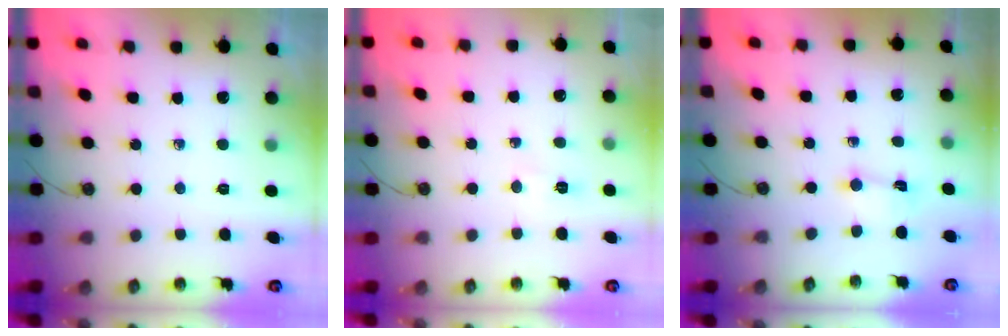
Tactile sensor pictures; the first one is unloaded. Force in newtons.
{"total": 3.4, "press": 3.4, "slide": 0.6}
{"total": 1.0, "press": 0.9, "slide": 0.5}